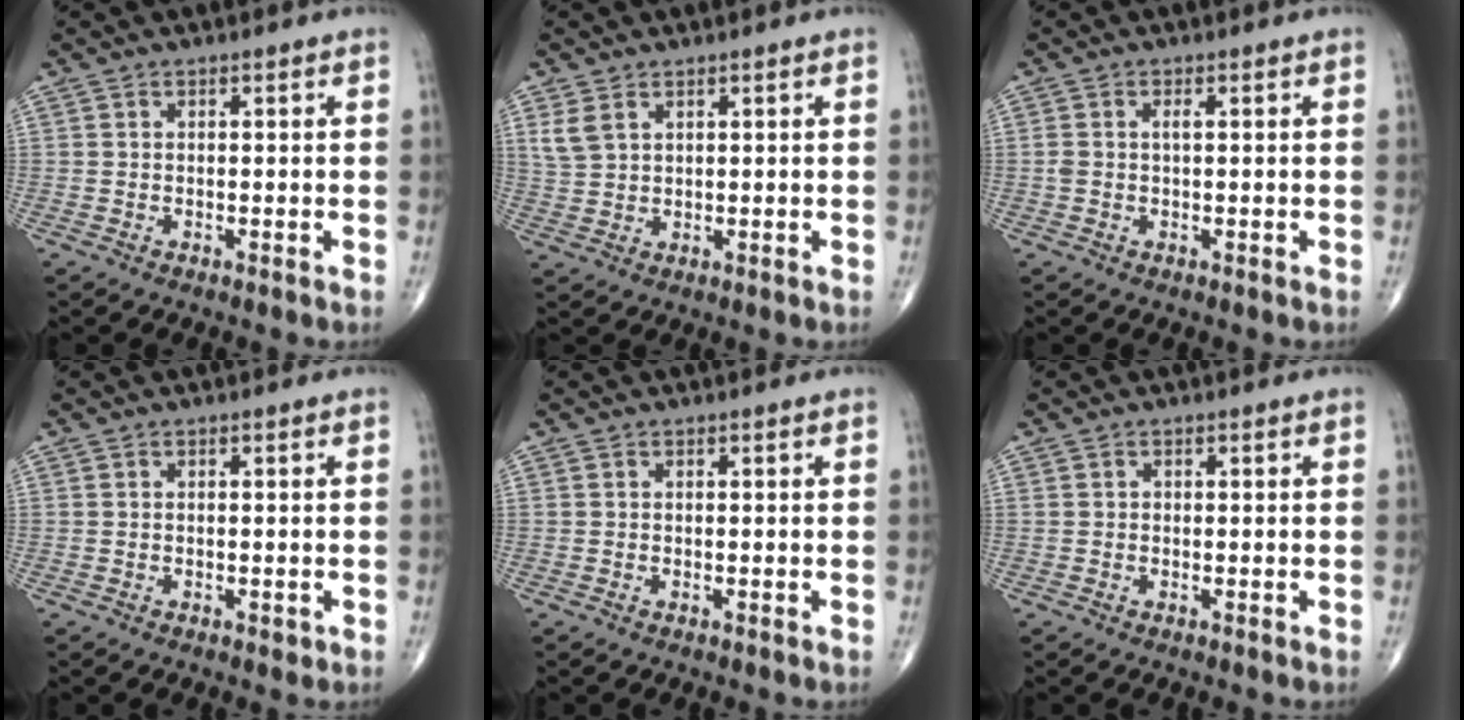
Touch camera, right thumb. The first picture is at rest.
{"total": 3.7, "force": [2.0, 2.3, 2.1], "torque": [-0.045, -0.003, 0.050]}
{"total": 1.6, "force": [0.2, 0.6, 1.4], "torque": [-0.038, 0.009, 0.006]}
{"total": 0.9, "force": [-0.3, 0.5, 0.6], "torque": [-0.010, -0.002, -0.003]}
{"total": 0.0}
{"total": 0.0}